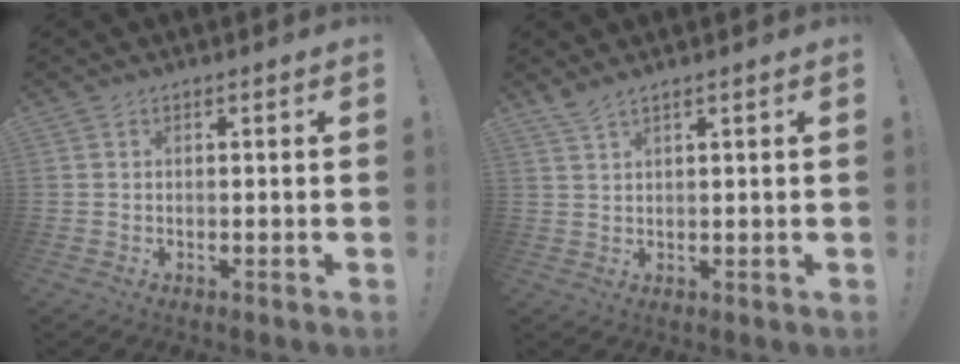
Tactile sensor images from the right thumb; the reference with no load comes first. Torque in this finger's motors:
{"motor_torque": [0.01, 0.03, 0.17, 0.17, 0.10]}